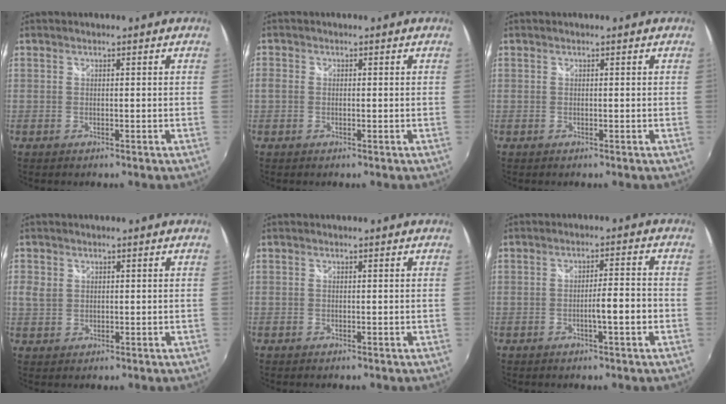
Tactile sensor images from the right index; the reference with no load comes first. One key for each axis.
{"total": 2.0, "fx": -0.4, "fy": 1.4, "fz": 1.4, "tx": -0.028, "ty": -0.002, "tz": -0.011}
{"total": 0.0}
{"total": 3.2, "fx": 0.7, "fy": 2.7, "fz": 1.7, "tx": -0.034, "ty": 0.001, "tz": 0.015}
{"total": 0.0}
{"total": 4.5, "fx": -1.7, "fy": 0.0, "fz": 4.2, "tx": -0.069, "ty": 0.000, "tz": -0.025}